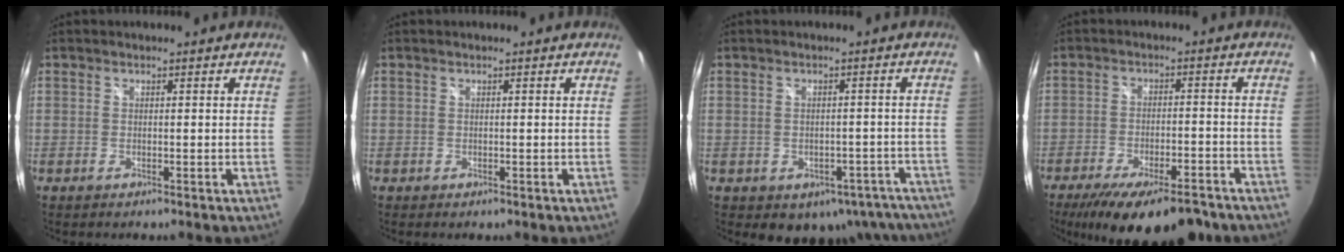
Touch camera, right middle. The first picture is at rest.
{"total": 0.0}
{"total": 11.7, "force": [-8.0, 7.5, 4.1], "torque": [-0.076, 0.015, -0.065]}
{"total": 16.9, "force": [-12.9, 5.0, 9.7], "torque": [-0.182, -0.035, -0.185]}